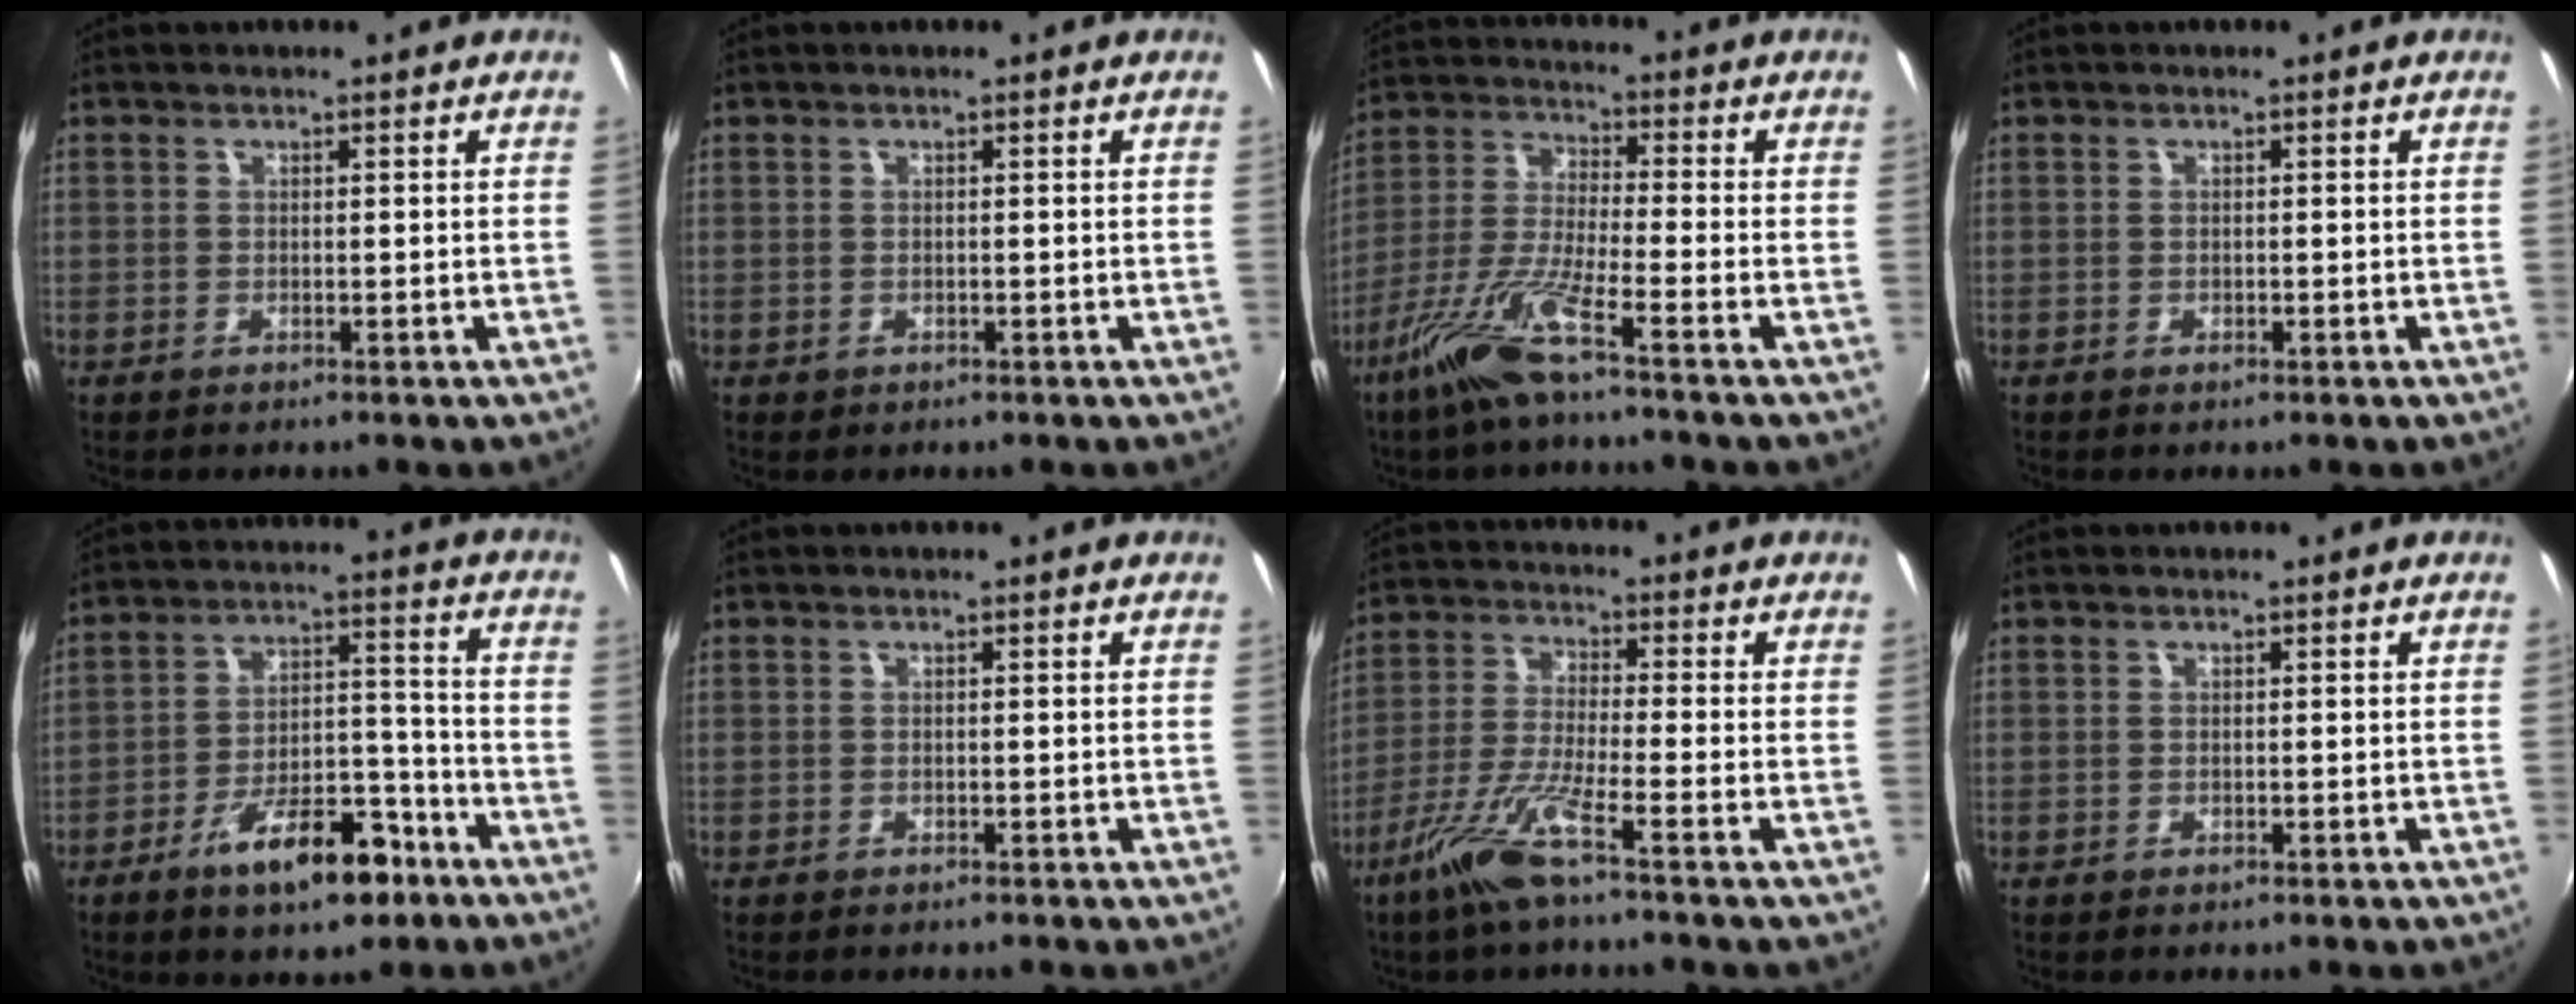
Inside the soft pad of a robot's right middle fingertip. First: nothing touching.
{"total": 0.5, "force": [-0.2, 0.5, 0.1], "torque": [0.000, -0.003, -0.003]}
{"total": 10.1, "force": [-6.5, 0.1, 7.7], "torque": [-0.167, -0.010, -0.127]}
{"total": 0.5, "force": [-0.3, 0.3, 0.2], "torque": [-0.003, -0.003, -0.008]}
{"total": 12.9, "force": [-8.1, 5.2, 8.6], "torque": [-0.151, 0.018, -0.122]}
{"total": 0.7, "force": [-0.6, 0.2, 0.2], "torque": [-0.005, -0.003, -0.012]}
{"total": 8.8, "force": [-5.6, -0.1, 6.8], "torque": [-0.148, -0.010, -0.109]}
{"total": 0.0}